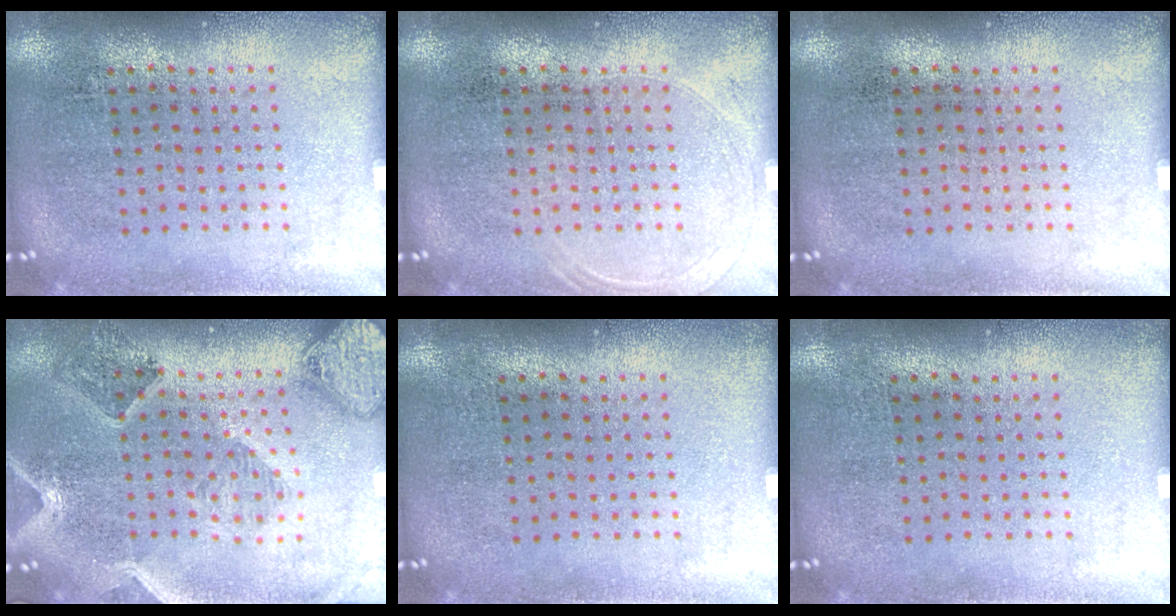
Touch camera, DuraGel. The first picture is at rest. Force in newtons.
{"total": 0.9, "press": 0.8, "slide": 0.3}
{"total": 0.0}
{"total": 1.7, "press": 1.6, "slide": 0.4}
{"total": 0.0}
{"total": 0.0}